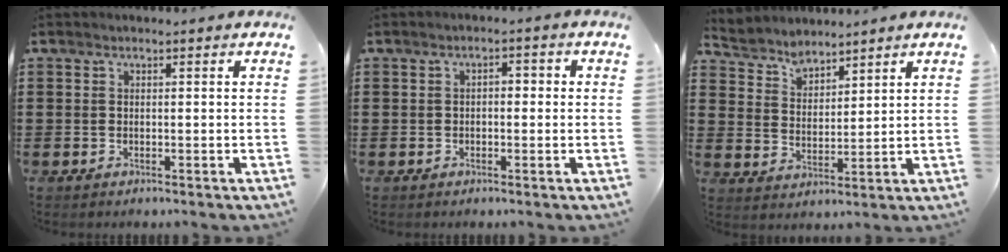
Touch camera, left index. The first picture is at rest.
{"total": 1.7, "force": [-0.7, 0.7, 1.4], "torque": [-0.028, 0.003, -0.016]}
{"total": 4.2, "force": [3.9, 1.5, 0.0], "torque": [-0.020, -0.011, 0.071]}